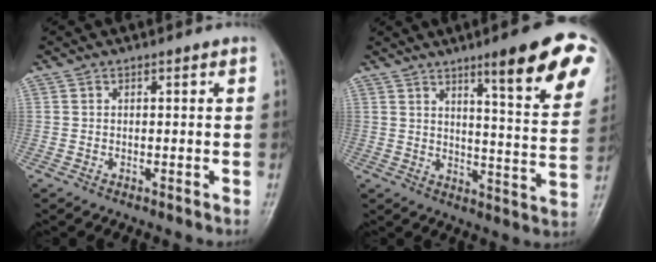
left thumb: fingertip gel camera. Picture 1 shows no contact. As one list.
[{"total": 17.5, "force": [9.8, 2.6, 14.3], "torque": [-0.151, -0.050, 0.131]}]